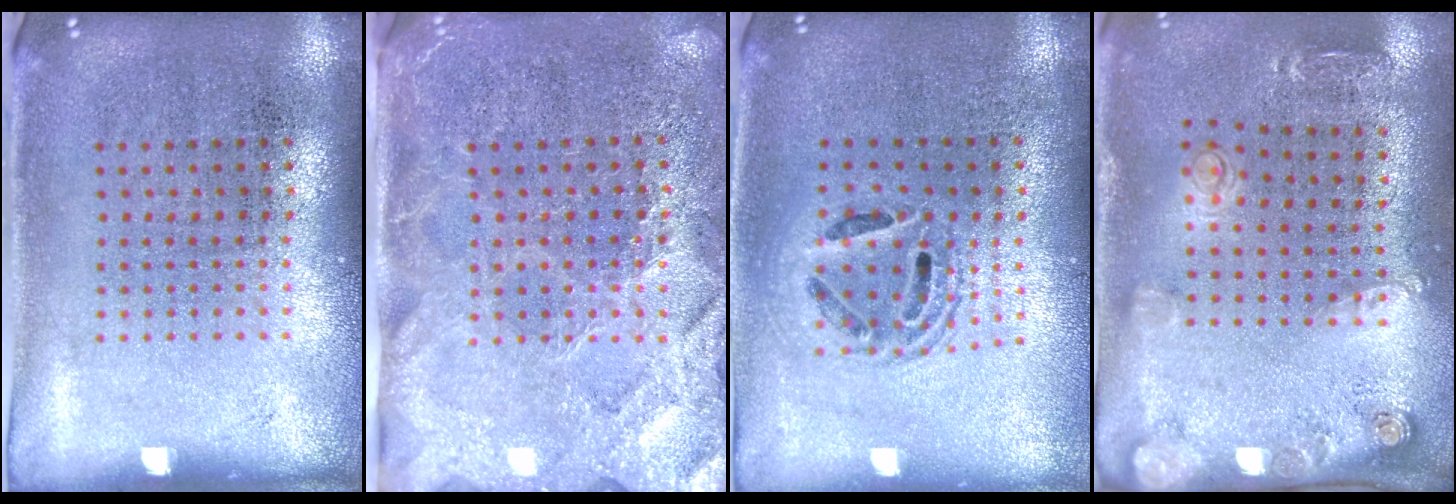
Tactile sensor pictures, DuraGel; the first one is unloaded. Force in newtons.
{"total": 3.6, "press": 3.2, "slide": 1.6}
{"total": 1.4, "press": 1.2, "slide": 0.6}
{"total": 1.7, "press": 1.4, "slide": 1.0}